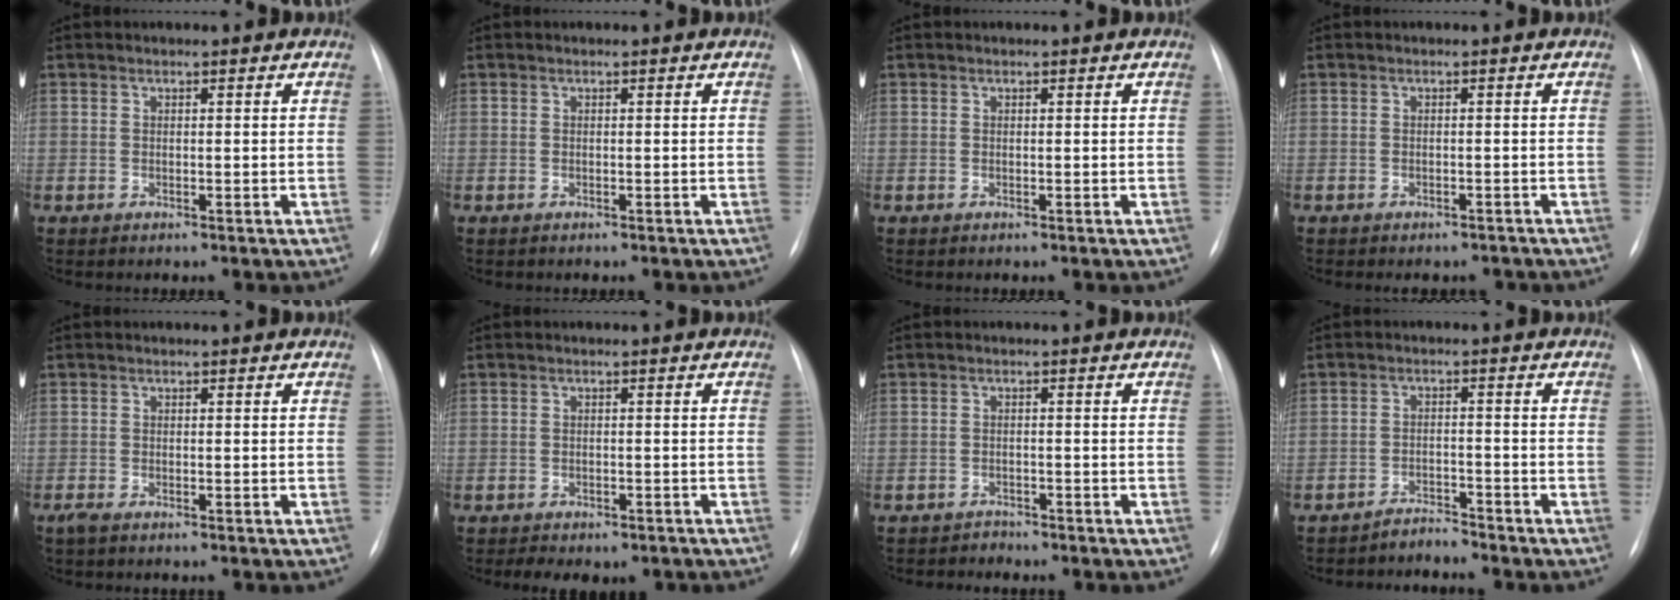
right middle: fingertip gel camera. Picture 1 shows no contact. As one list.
[{"total": 0.0}, {"total": 0.0}, {"total": 4.7, "force": [-4.1, 2.0, 1.1], "torque": [-0.008, 0.008, -0.045]}, {"total": 1.0, "force": [-0.7, 0.2, 0.6], "torque": [-0.016, -0.003, -0.015]}, {"total": 5.8, "force": [-4.4, 2.8, 2.5], "torque": [-0.033, 0.007, -0.049]}, {"total": 1.5, "force": [-1.3, 0.4, -0.7], "torque": [0.013, -0.002, -0.021]}, {"total": 2.4, "force": [-2.3, -0.1, -0.6], "torque": [0.014, -0.013, -0.036]}]